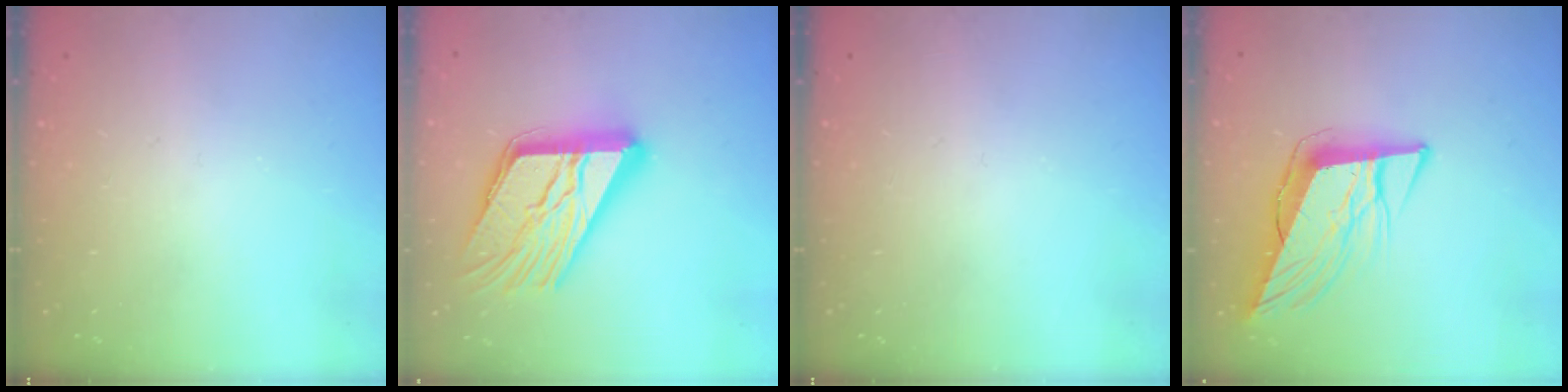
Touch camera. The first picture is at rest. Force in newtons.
{"total": 22.9, "press": 22.8, "slide": 2.3}
{"total": 0.0}
{"total": 11.1, "press": 10.3, "slide": 4.0}